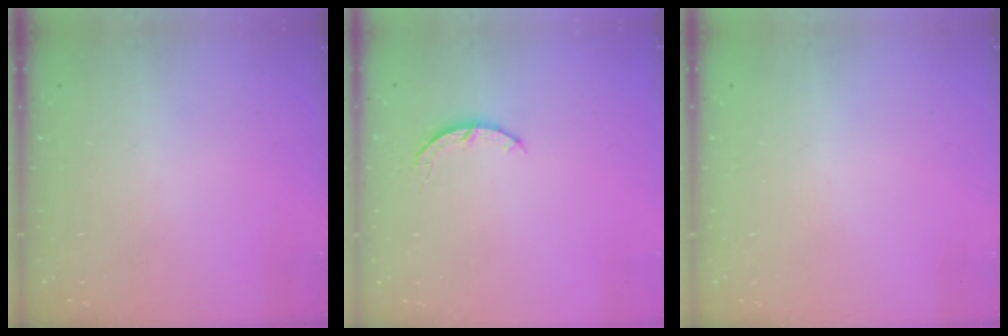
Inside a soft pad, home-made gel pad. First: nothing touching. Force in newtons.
{"total": 3.3, "press": 3.3, "slide": 0.5}
{"total": 2.4, "press": 2.4, "slide": 0.2}